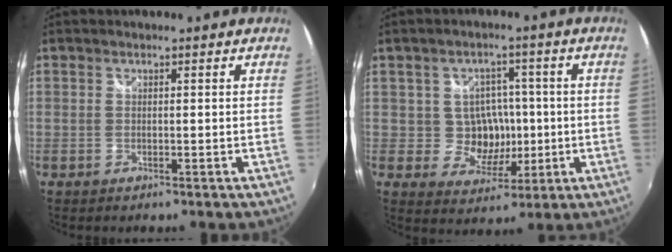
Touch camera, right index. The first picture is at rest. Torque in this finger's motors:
{"motor_torque": [0.72, 0.59, 0.22, 0.01]}